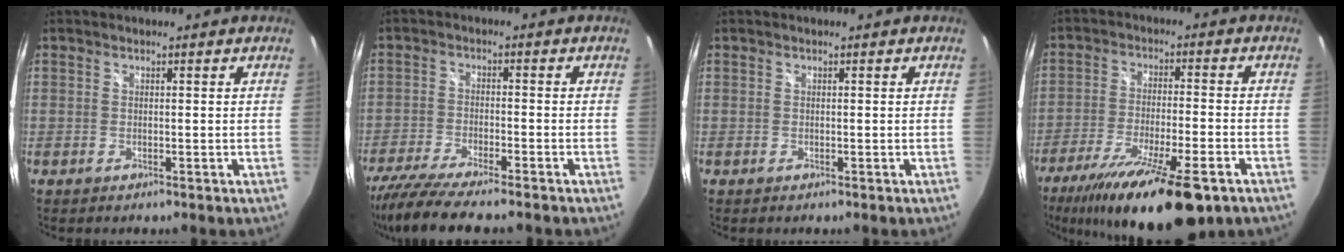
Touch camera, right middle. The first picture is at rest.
{"total": 10.7, "force": [-9.1, 0.9, 5.5], "torque": [-0.130, -0.033, -0.160]}
{"total": 0.0}
{"total": 19.8, "force": [-13.4, 4.4, 13.9], "torque": [-0.258, -0.048, -0.215]}